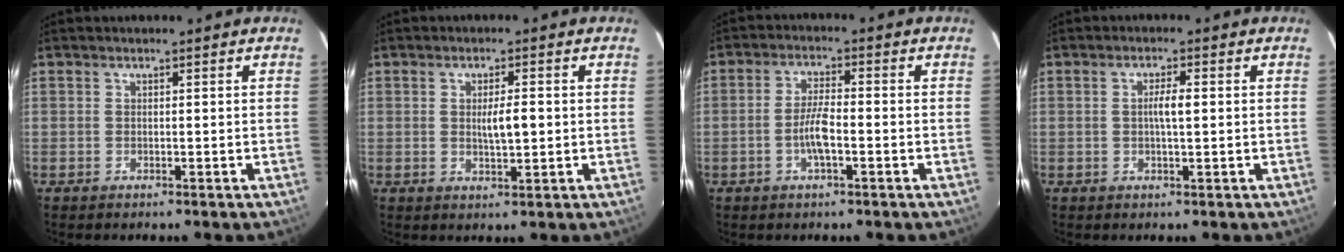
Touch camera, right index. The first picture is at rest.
{"total": 3.7, "force": [0.1, 0.7, 3.6], "torque": [-0.061, -0.002, 0.002]}
{"total": 4.7, "force": [-1.4, 0.9, 4.4], "torque": [-0.091, 0.005, -0.026]}
{"total": 2.8, "force": [0.2, 0.3, 2.7], "torque": [-0.051, 0.001, 0.002]}